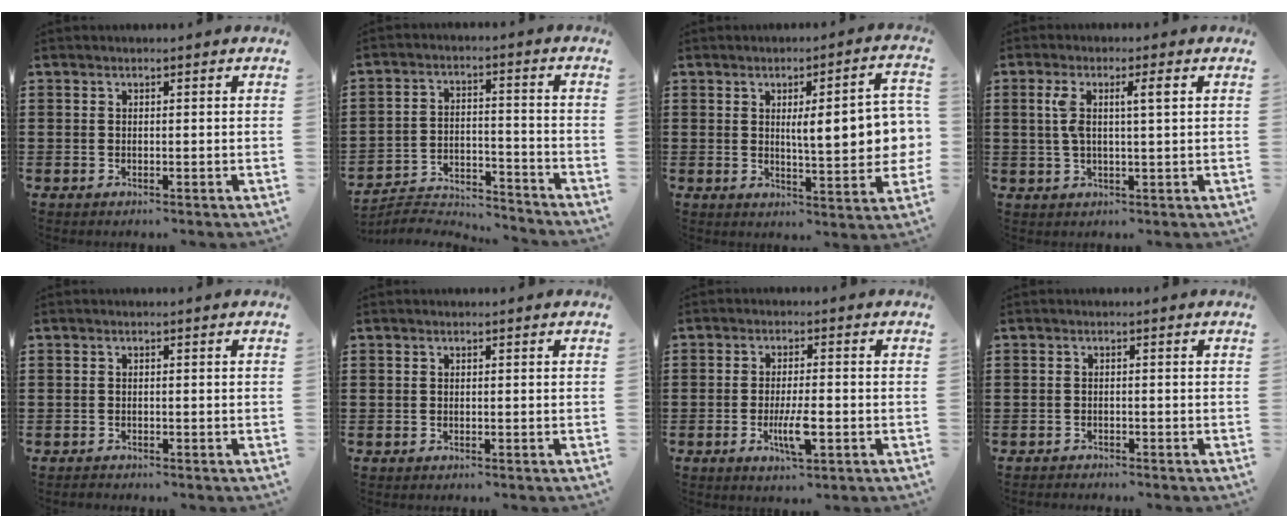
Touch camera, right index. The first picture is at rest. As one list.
[{"total": 4.9, "force": [-4.8, 0.8, 0.7], "torque": [-0.021, 0.005, -0.101]}, {"total": 9.3, "force": [0.9, 2.2, 9.0], "torque": [-0.130, -0.006, 0.006]}, {"total": 4.7, "force": [1.2, 0.8, 4.4], "torque": [-0.087, 0.004, 0.017]}, {"total": 0.7, "force": [-0.7, 0.1, 0.0], "torque": [-0.001, 0.000, -0.014]}, {"total": 0.0}, {"total": 5.5, "force": [-1.8, 1.3, 5.0], "torque": [-0.095, -0.004, -0.032]}, {"total": 1.1, "force": [-1.1, 0.2, -0.1], "torque": [-0.003, 0.003, -0.024]}]